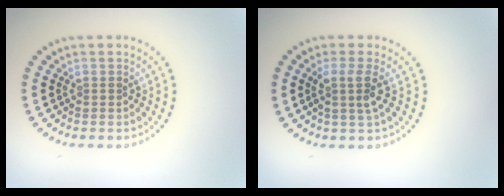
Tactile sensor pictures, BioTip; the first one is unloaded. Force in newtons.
{"total": 2.3, "press": 1.7, "slide": 1.5}